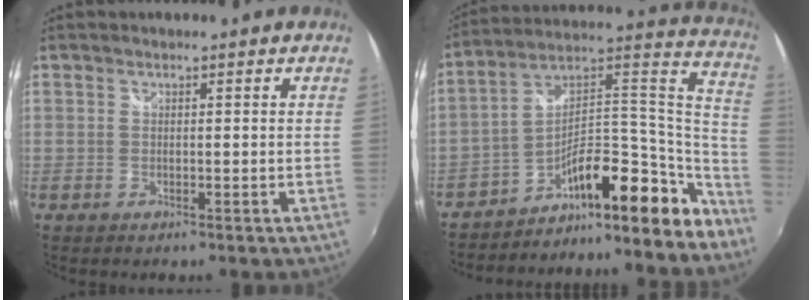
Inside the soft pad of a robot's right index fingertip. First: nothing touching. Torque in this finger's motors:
{"motor_torque": [0.73, -0.73, 0.72, 0.07]}